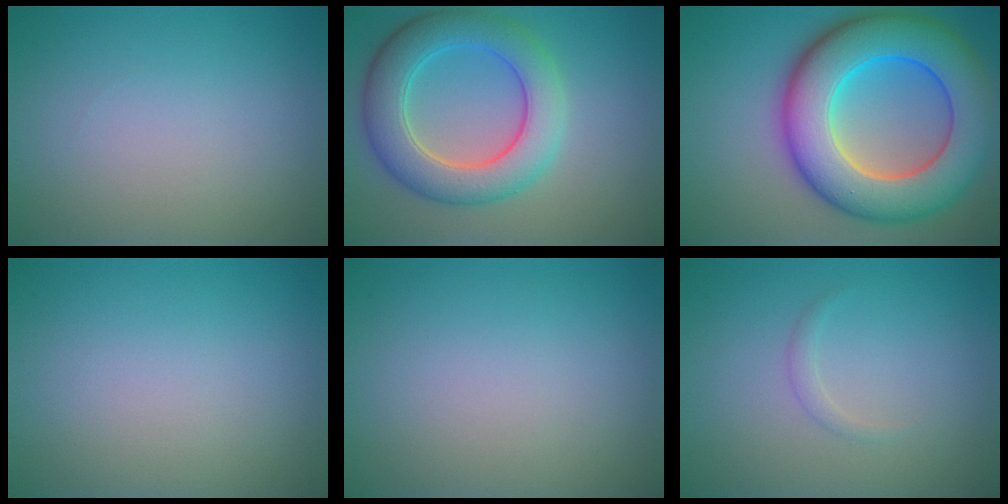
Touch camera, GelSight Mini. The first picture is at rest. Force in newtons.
{"total": 7.0, "press": 7.0, "slide": 0.3}
{"total": 12.5, "press": 12.5, "slide": 0.3}
{"total": 0.0}
{"total": 0.0}
{"total": 0.7, "press": 0.7, "slide": 0.0}